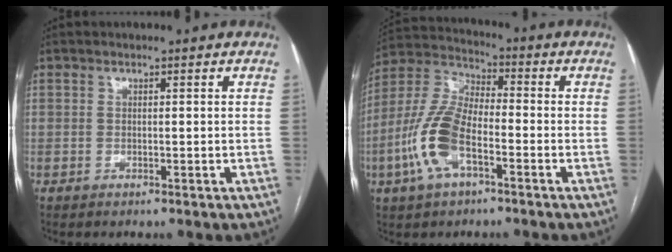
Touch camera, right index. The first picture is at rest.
{"total": 12.3, "force": [-4.4, 5.1, 10.3], "torque": [-0.244, 0.008, -0.088]}